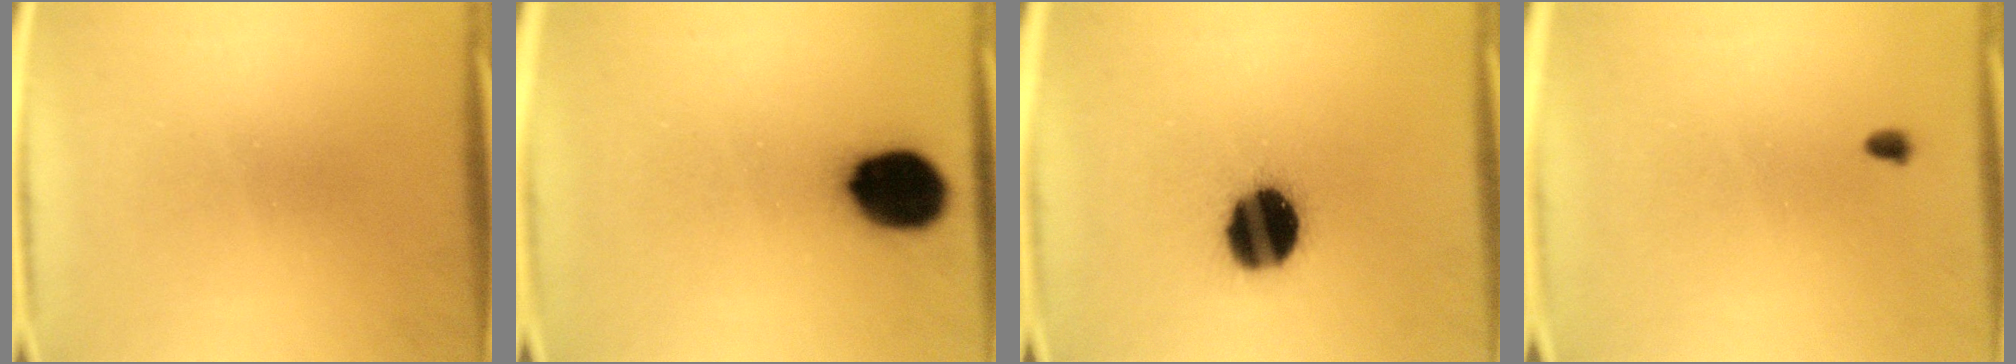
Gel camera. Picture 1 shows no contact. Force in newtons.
{"total": 14.7}
{"total": 15.3}
{"total": 1.0}